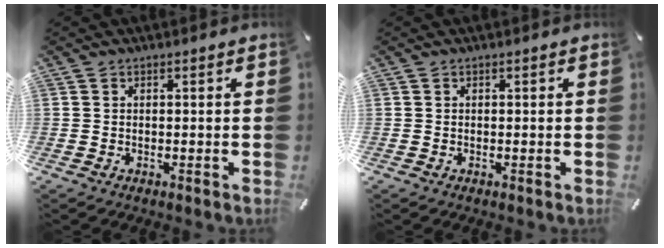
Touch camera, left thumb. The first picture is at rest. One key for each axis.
{"total": 0.0}